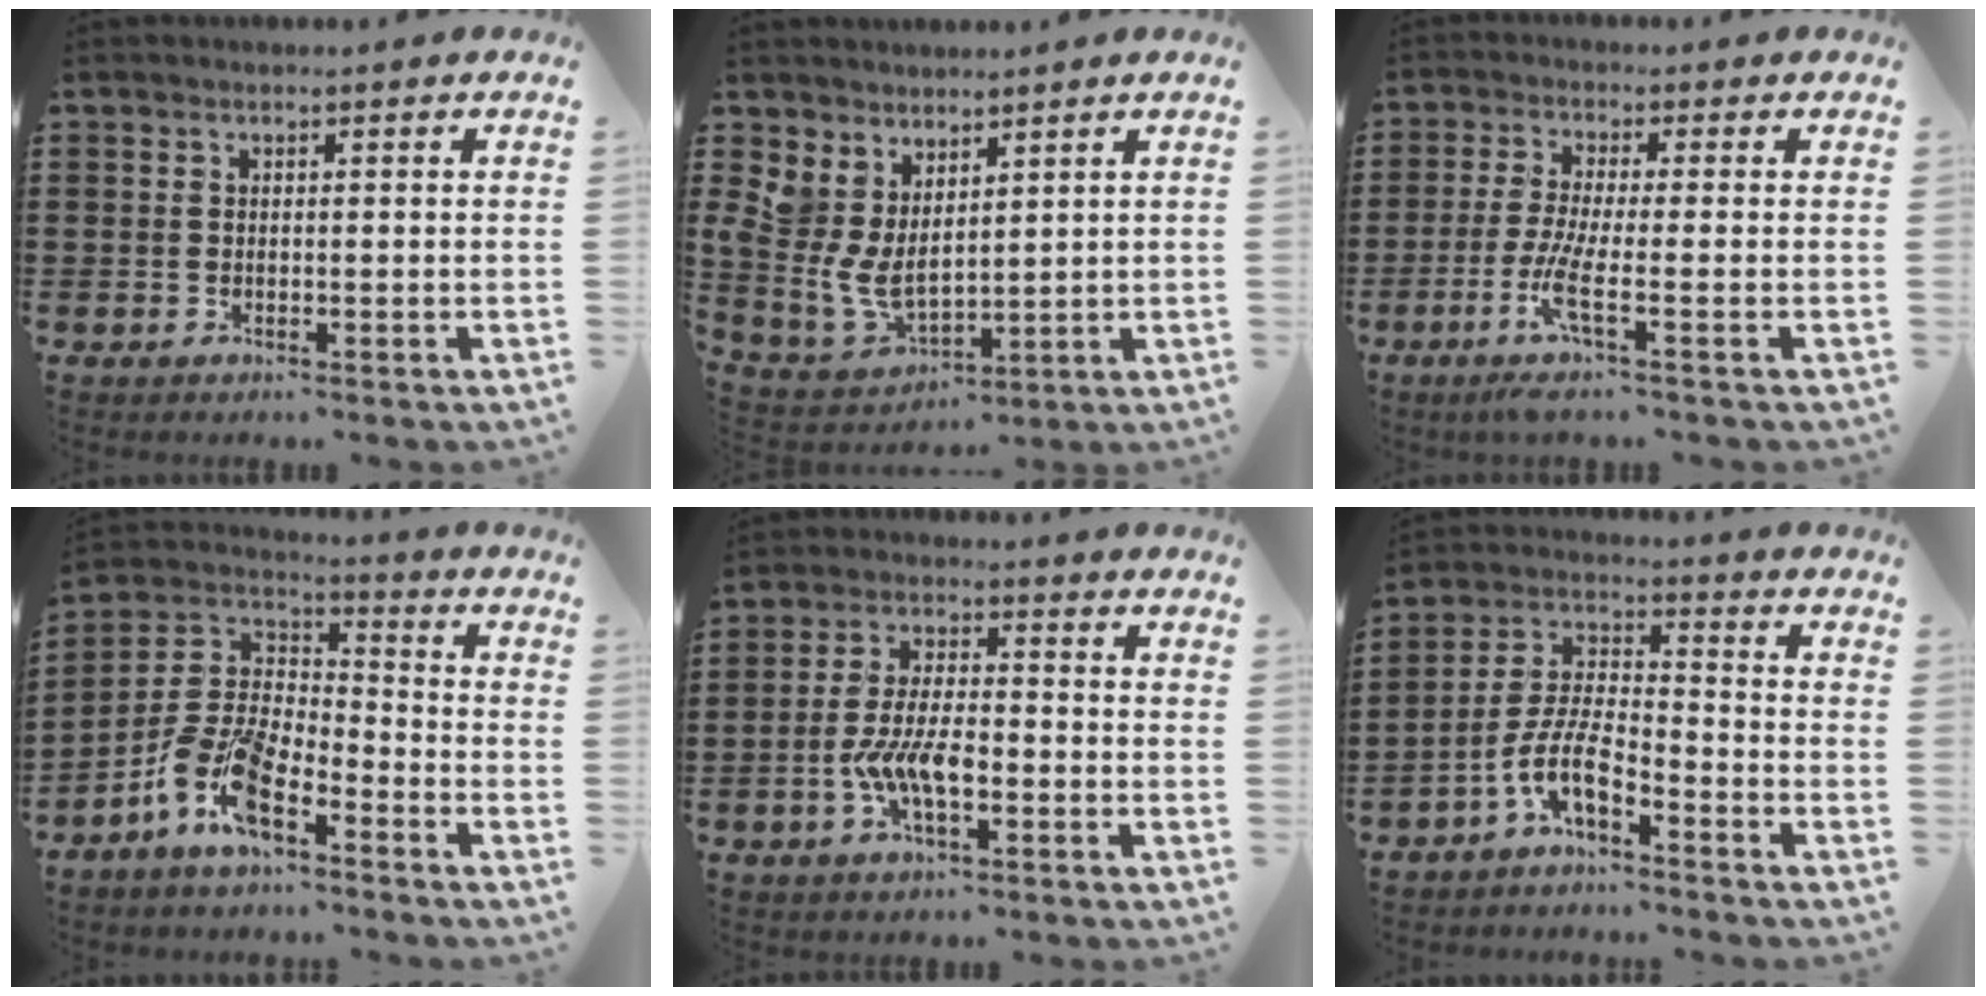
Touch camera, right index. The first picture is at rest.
{"total": 4.9, "force": [2.3, 3.2, 2.9], "torque": [-0.089, -0.024, 0.040]}
{"total": 5.9, "force": [-2.3, 0.2, 5.4], "torque": [-0.121, -0.017, -0.047]}
{"total": 10.8, "force": [-7.3, 3.7, 7.1], "torque": [-0.175, -0.002, -0.148]}
{"total": 7.5, "force": [-2.7, 2.9, 6.3], "torque": [-0.146, -0.006, -0.058]}
{"total": 7.4, "force": [-5.0, 1.9, 5.2], "torque": [-0.129, -0.011, -0.101]}